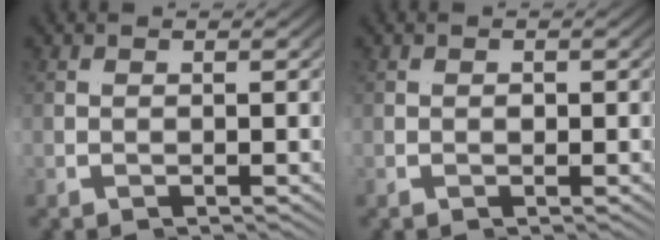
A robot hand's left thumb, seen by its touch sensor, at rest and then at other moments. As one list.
[{"total": 0.6, "force": [-0.2, 0.5, 0.3], "torque": [-0.005, -0.001, -0.001]}]